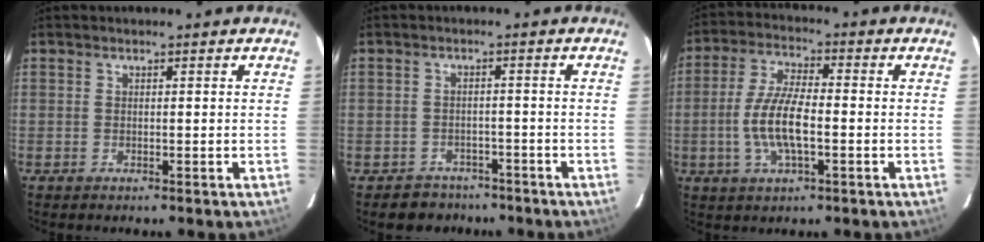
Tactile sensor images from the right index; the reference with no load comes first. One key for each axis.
{"total": 5.5, "fx": -4.1, "fy": 3.6, "fz": -0.2, "tx": -0.006, "ty": 0.029, "tz": -0.059}
{"total": 9.6, "fx": -2.1, "fy": 3.2, "fz": 8.9, "tx": -0.182, "ty": 0.000, "tz": -0.043}